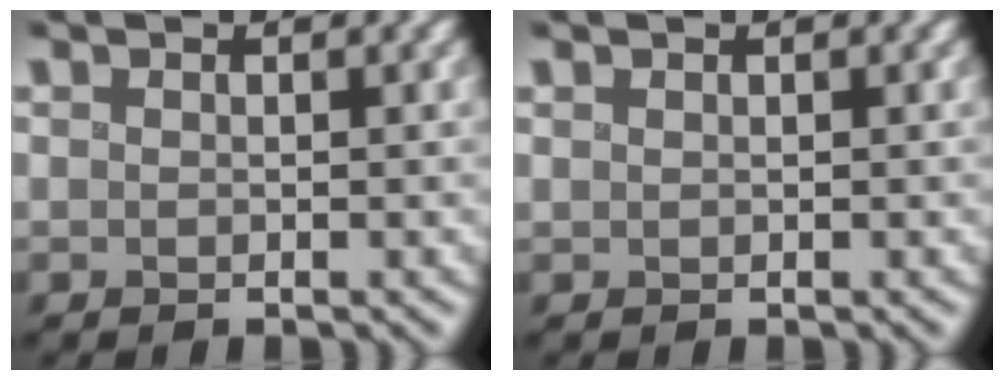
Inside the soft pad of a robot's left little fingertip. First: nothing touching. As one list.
[{"total": 0.0}]